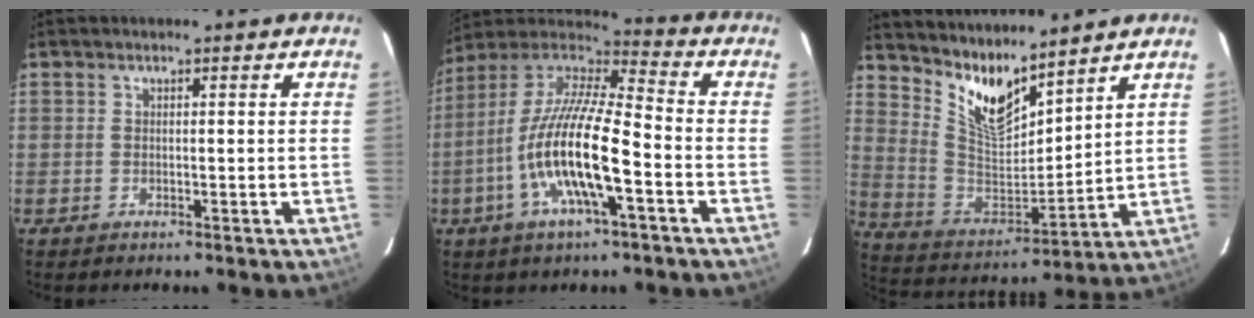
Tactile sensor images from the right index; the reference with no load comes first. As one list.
[{"total": 18.0, "force": [-6.2, 4.0, 16.5], "torque": [-0.316, -0.016, -0.126]}, {"total": 11.7, "force": [9.3, 3.0, 6.5], "torque": [-0.130, -0.023, 0.186]}]